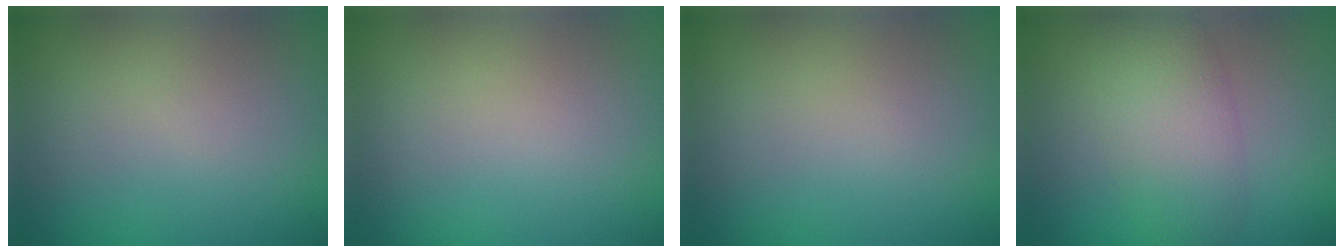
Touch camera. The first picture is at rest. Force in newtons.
{"total": 0.0}
{"total": 0.0}
{"total": 5.5, "press": 5.5, "slide": 0.4}